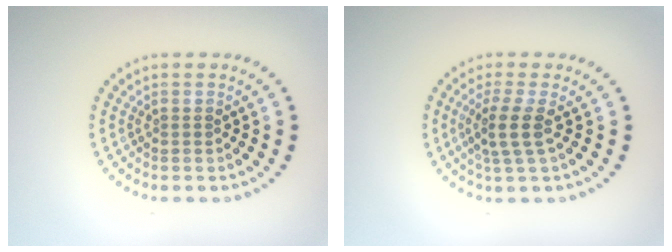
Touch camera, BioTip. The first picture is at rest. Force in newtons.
{"total": 2.7, "press": 2.1, "slide": 1.6}